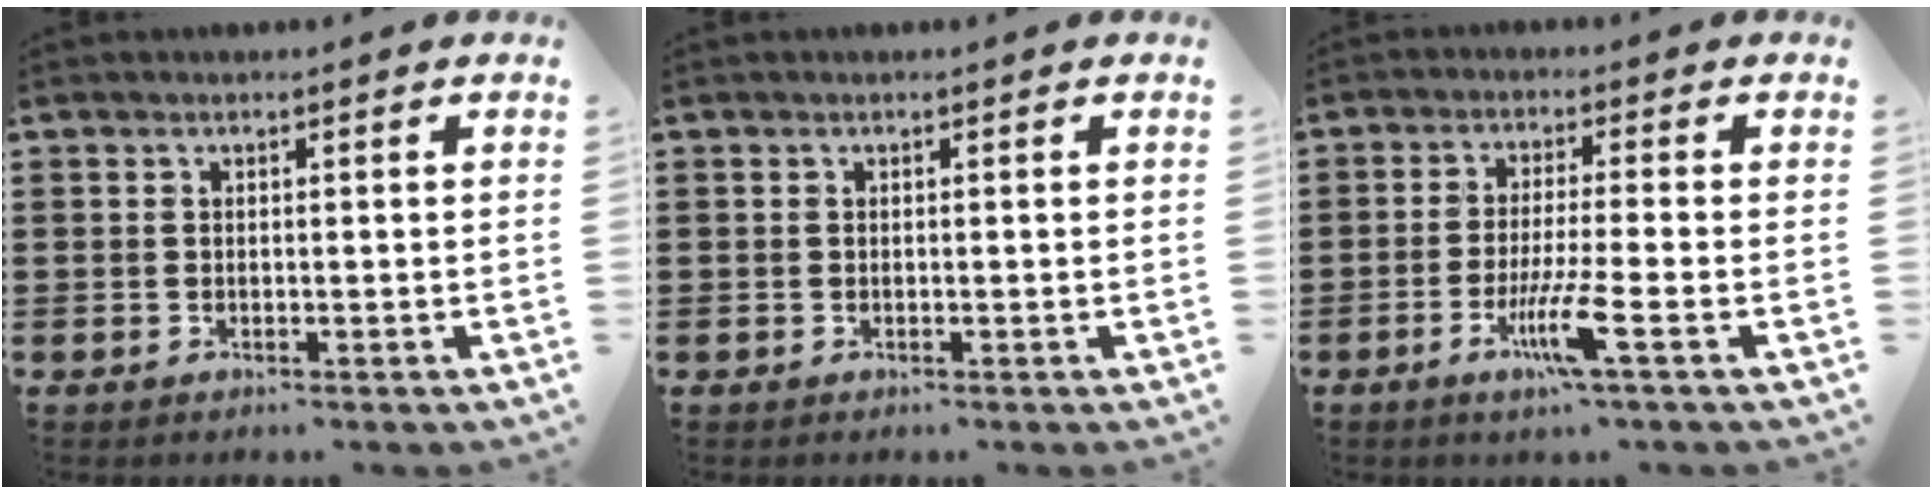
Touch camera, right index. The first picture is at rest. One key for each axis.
{"total": 0.0}
{"total": 7.0, "fx": -3.1, "fy": 0.1, "fz": 6.3, "tx": -0.122, "ty": -0.016, "tz": -0.056}